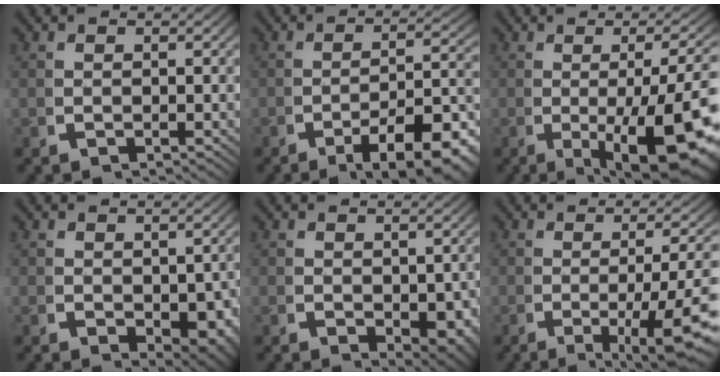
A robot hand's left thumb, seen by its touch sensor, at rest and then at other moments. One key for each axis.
{"total": 8.8, "fx": -4.3, "fy": 3.3, "fz": 7.0, "tx": -0.085, "ty": -0.021, "tz": -0.046}
{"total": 11.3, "fx": -3.0, "fy": 4.9, "fz": 9.7, "tx": -0.147, "ty": -0.036, "tz": -0.022}
{"total": 3.7, "fx": -0.3, "fy": 2.4, "fz": 2.9, "tx": -0.035, "ty": -0.026, "tz": 0.016}
{"total": 3.2, "fx": -0.2, "fy": 2.0, "fz": 2.5, "tx": -0.030, "ty": -0.022, "tz": 0.014}
{"total": 7.9, "fx": -2.5, "fy": 2.6, "fz": 7.0, "tx": -0.102, "ty": -0.015, "tz": -0.025}